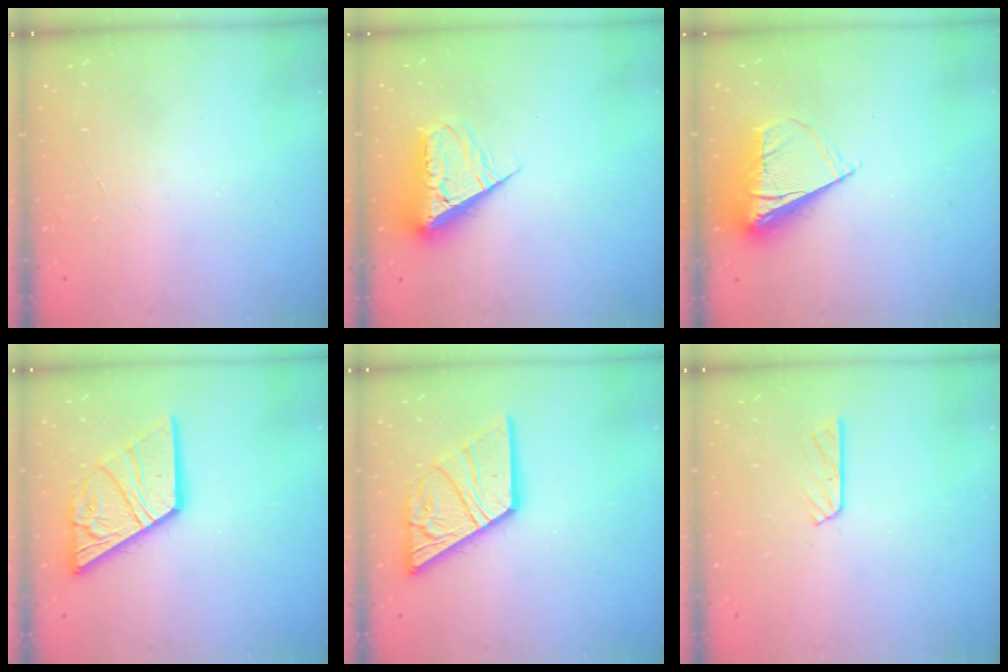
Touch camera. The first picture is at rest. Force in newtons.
{"total": 8.2, "press": 8.2, "slide": 0.9}
{"total": 9.1, "press": 9.1, "slide": 1.0}
{"total": 18.8, "press": 18.7, "slide": 2.0}
{"total": 18.8, "press": 18.7, "slide": 2.0}
{"total": 3.9, "press": 3.9, "slide": 0.4}